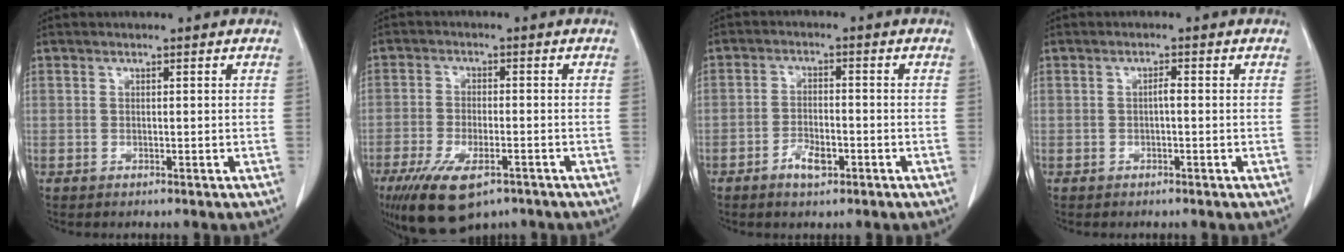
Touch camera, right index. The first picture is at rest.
{"total": 11.0, "force": [-6.9, 4.1, 7.5], "torque": [-0.139, -0.019, -0.112]}
{"total": 4.1, "force": [-2.2, 1.6, 3.0], "torque": [-0.054, 0.002, -0.036]}
{"total": 1.0, "force": [-0.1, 0.0, 1.0], "torque": [-0.016, 0.002, -0.003]}